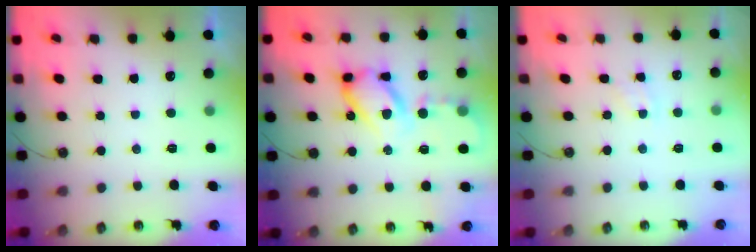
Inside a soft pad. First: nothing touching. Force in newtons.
{"total": 14.9, "press": 14.8, "slide": 1.4}
{"total": 3.8, "press": 3.7, "slide": 0.5}